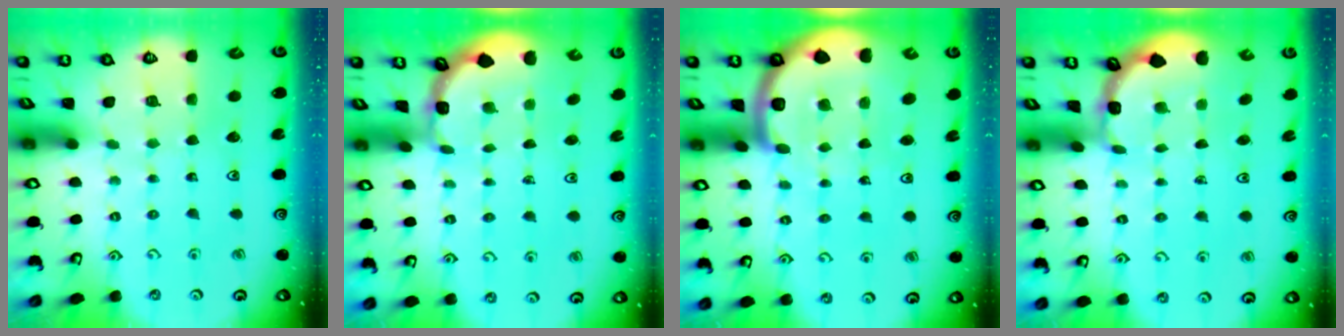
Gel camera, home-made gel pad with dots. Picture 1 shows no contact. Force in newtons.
{"total": 1.6, "press": 1.6, "slide": 0.1}
{"total": 7.8, "press": 7.8, "slide": 1.0}
{"total": 1.6, "press": 1.6, "slide": 0.1}